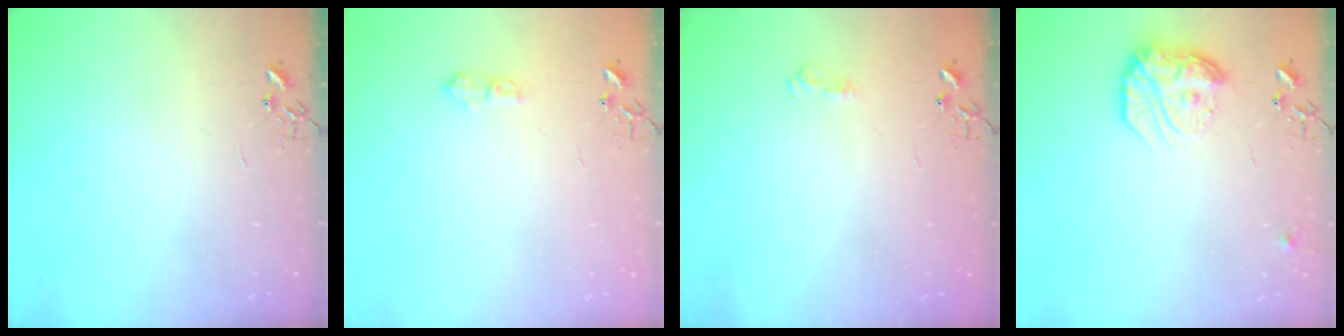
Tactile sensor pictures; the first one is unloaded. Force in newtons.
{"total": 7.1, "press": 7.0, "slide": 0.9}
{"total": 7.3, "press": 7.2, "slide": 0.8}
{"total": 16.9, "press": 16.8, "slide": 1.4}